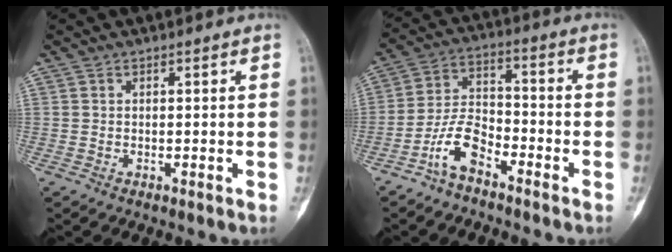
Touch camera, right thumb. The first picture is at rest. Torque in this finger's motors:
{"motor_torque": [-0.18, 0.22, 0.92, -0.65, 0.04]}